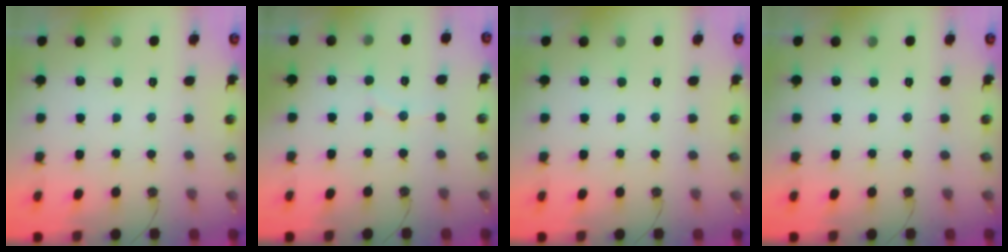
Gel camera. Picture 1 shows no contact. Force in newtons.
{"total": 2.9, "press": 2.9, "slide": 0.3}
{"total": 0.0}
{"total": 0.0}